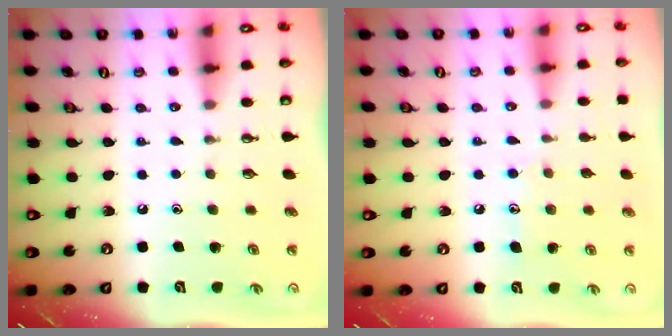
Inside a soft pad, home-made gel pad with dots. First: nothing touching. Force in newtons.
{"total": 7.0, "press": 7.0, "slide": 0.4}